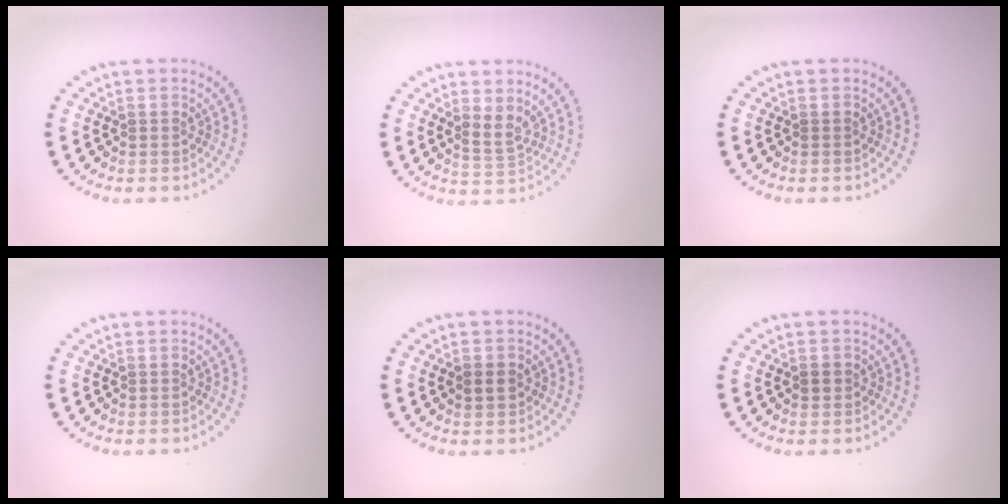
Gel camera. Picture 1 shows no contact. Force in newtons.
{"total": 1.6, "press": 1.3, "slide": 1.1}
{"total": 0.0}
{"total": 0.0}
{"total": 1.4, "press": 1.4, "slide": 0.2}
{"total": 0.8, "press": 0.8, "slide": 0.2}